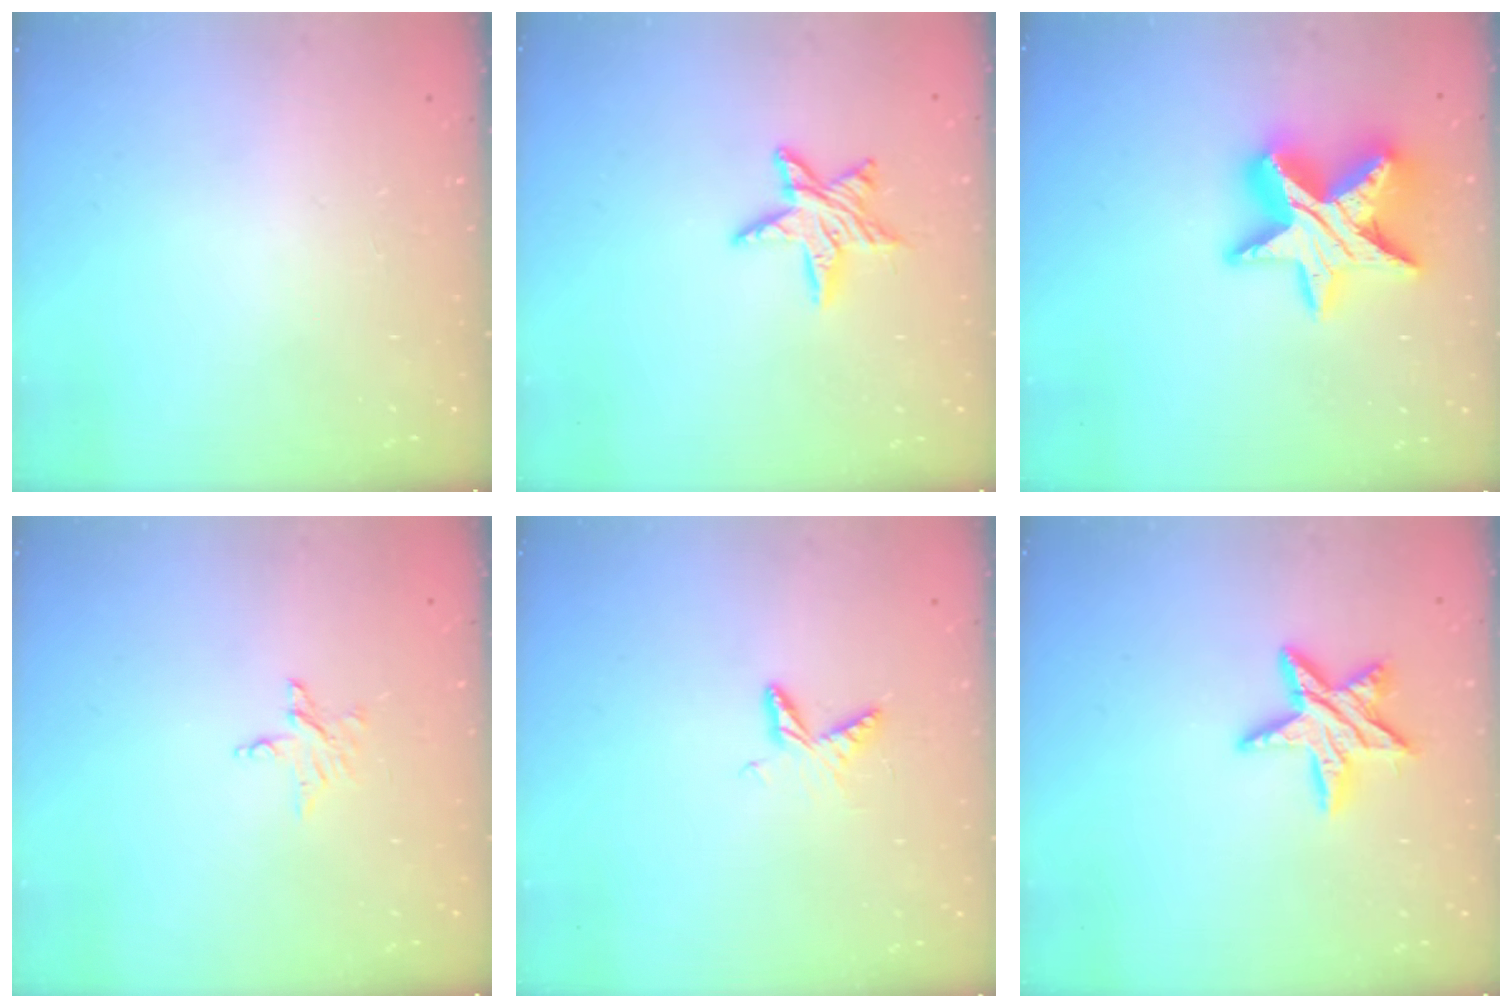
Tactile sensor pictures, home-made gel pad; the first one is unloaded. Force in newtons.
{"total": 9.1, "press": 9.1, "slide": 0.5}
{"total": 18.2, "press": 18.2, "slide": 1.2}
{"total": 4.0, "press": 4.0, "slide": 0.3}
{"total": 6.2, "press": 6.2, "slide": 0.6}
{"total": 11.0, "press": 10.9, "slide": 0.9}